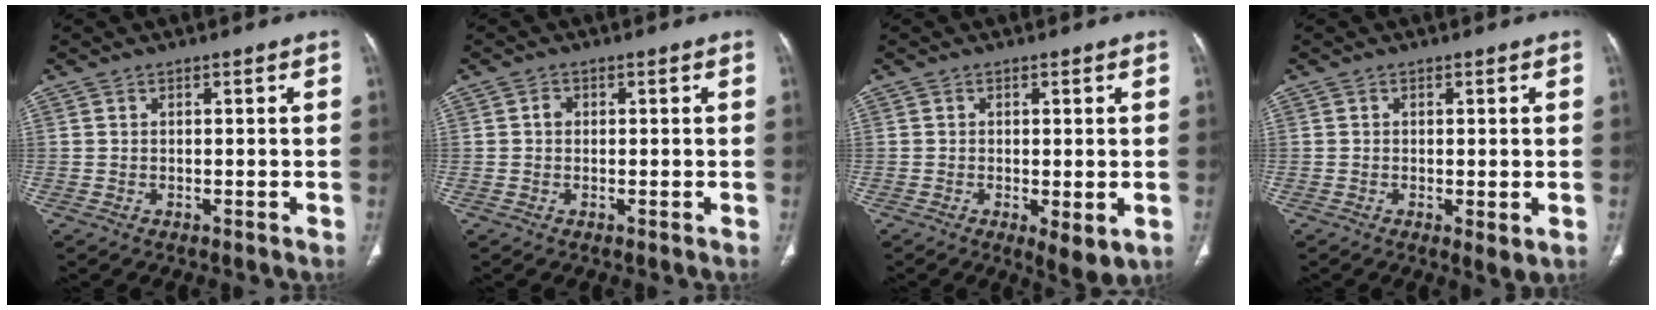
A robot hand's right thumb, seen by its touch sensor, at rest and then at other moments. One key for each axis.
{"total": 1.2, "fx": 0.1, "fy": 1.1, "fz": 0.6, "tx": -0.005, "ty": 0.005, "tz": -0.001}
{"total": 5.3, "fx": -1.4, "fy": 1.8, "fz": 4.8, "tx": -0.073, "ty": -0.017, "tz": -0.016}
{"total": 2.6, "fx": -0.5, "fy": 0.8, "fz": 2.4, "tx": -0.041, "ty": -0.011, "tz": -0.008}